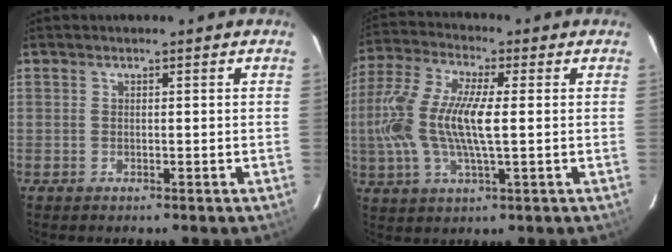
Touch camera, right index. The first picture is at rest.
{"total": 15.9, "force": [-0.1, 4.5, 15.2], "torque": [-0.305, 0.004, -0.008]}